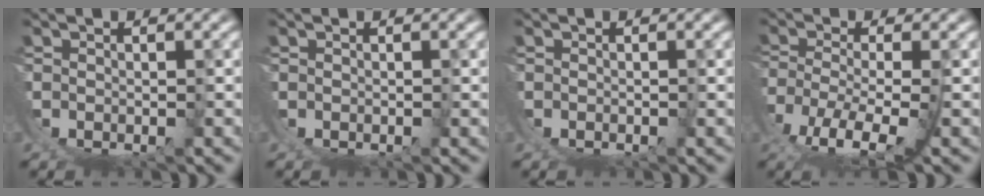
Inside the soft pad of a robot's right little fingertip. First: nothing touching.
{"total": 0.0}
{"total": 0.0}
{"total": 4.1, "force": [0.1, 2.0, 3.6], "torque": [-0.106, -0.027, 0.016]}